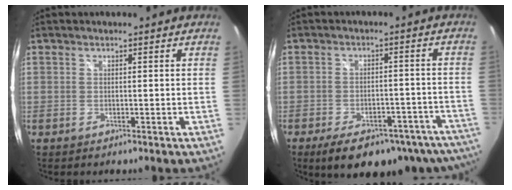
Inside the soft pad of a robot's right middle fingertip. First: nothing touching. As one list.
[{"total": 19.8, "force": [-15.5, 8.0, 9.4], "torque": [-0.154, 0.003, -0.177]}]